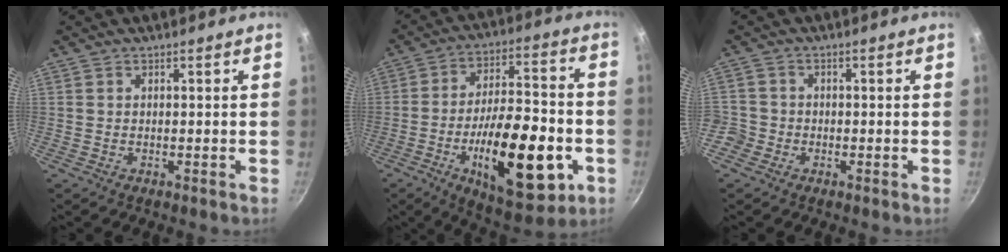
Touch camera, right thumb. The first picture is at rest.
{"total": 23.9, "force": [-7.3, 10.0, 20.5], "torque": [-0.291, 0.027, -0.101]}
{"total": 4.5, "force": [-2.2, 3.8, 0.9], "torque": [-0.017, 0.025, -0.044]}